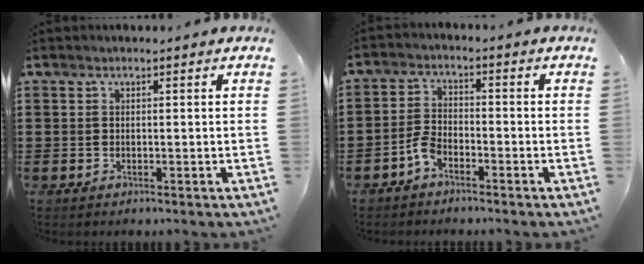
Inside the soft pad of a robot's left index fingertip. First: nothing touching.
{"total": 3.6, "force": [-2.6, 1.5, 1.9], "torque": [-0.050, 0.004, -0.055]}